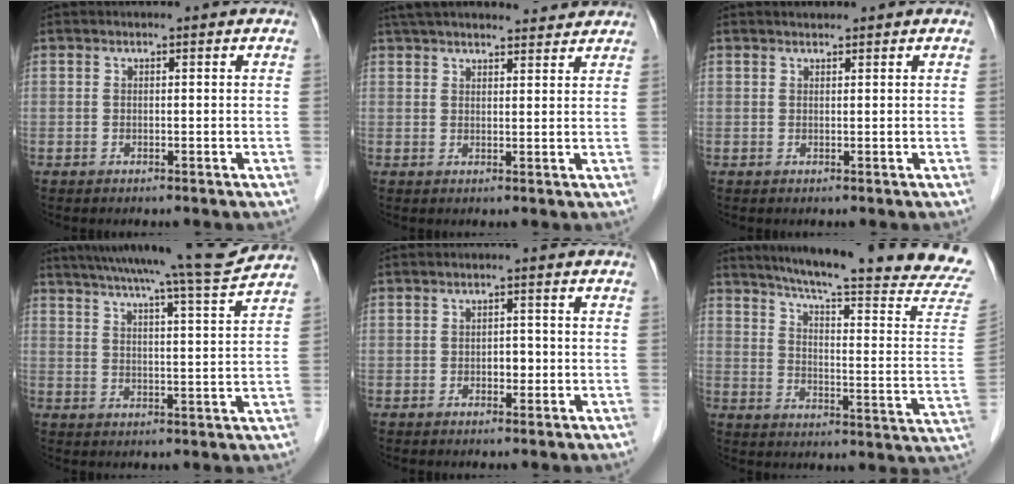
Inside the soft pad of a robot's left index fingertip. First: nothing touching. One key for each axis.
{"total": 15.7, "fx": 14.3, "fy": 2.9, "fz": 5.9, "tx": -0.093, "ty": 0.046, "tz": 0.203}
{"total": 0.9, "fx": 0.8, "fy": 0.2, "fz": 0.2, "tx": -0.012, "ty": 0.006, "tz": 0.017}
{"total": 15.8, "fx": 14.3, "fy": -1.7, "fz": 6.5, "tx": -0.109, "ty": -0.028, "tz": 0.196}
{"total": 1.8, "fx": -0.4, "fy": 1.1, "fz": 1.4, "tx": -0.017, "ty": 0.003, "tz": -0.006}
{"total": 26.3, "fx": 23.3, "fy": 0.0, "fz": 12.3, "tx": -0.181, "ty": -0.088, "tz": 0.285}